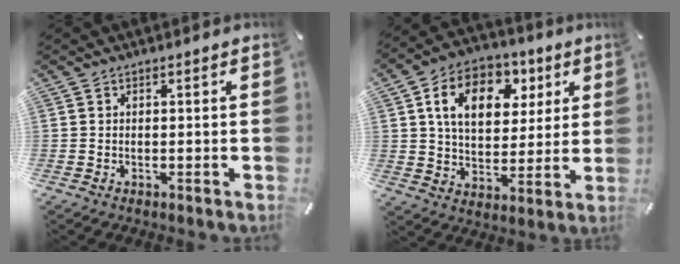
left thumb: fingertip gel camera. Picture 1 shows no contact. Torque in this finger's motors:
{"motor_torque": [1.94, 2.02, 1.44, -1.32, 0.34]}